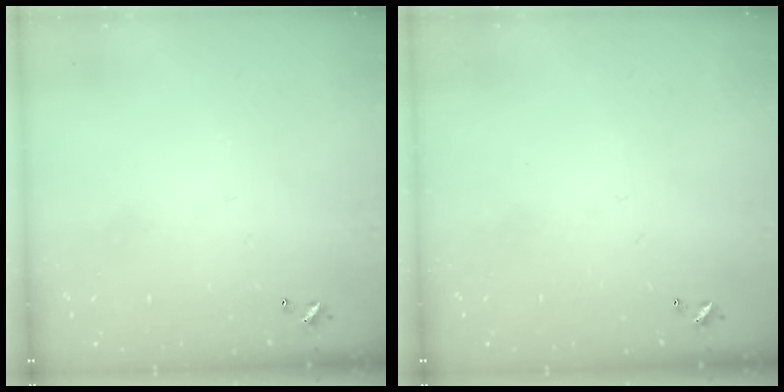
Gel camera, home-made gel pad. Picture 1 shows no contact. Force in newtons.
{"total": 0.0}